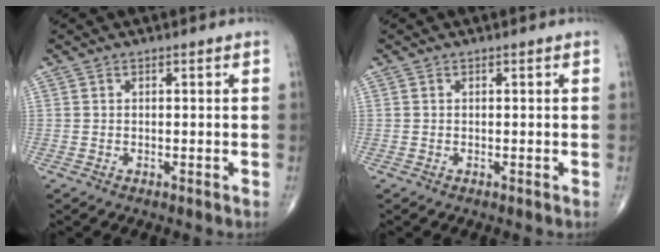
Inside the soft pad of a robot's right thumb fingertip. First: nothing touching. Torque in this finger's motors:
{"motor_torque": [0.08, -0.14, 0.01, 0.00, -0.04]}